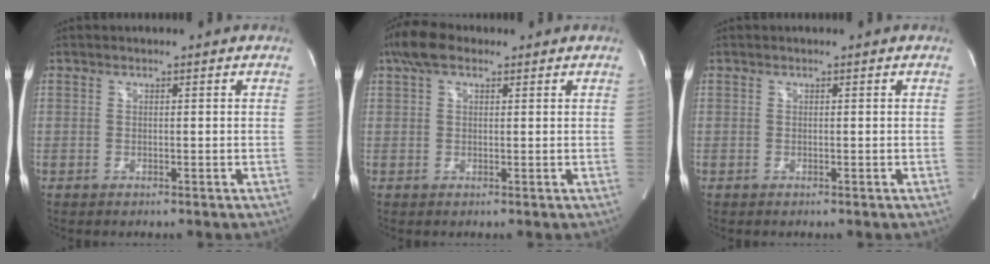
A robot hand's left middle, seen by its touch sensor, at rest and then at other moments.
{"total": 4.9, "force": [3.1, 2.3, 3.1], "torque": [-0.072, 0.031, 0.057]}
{"total": 0.0}